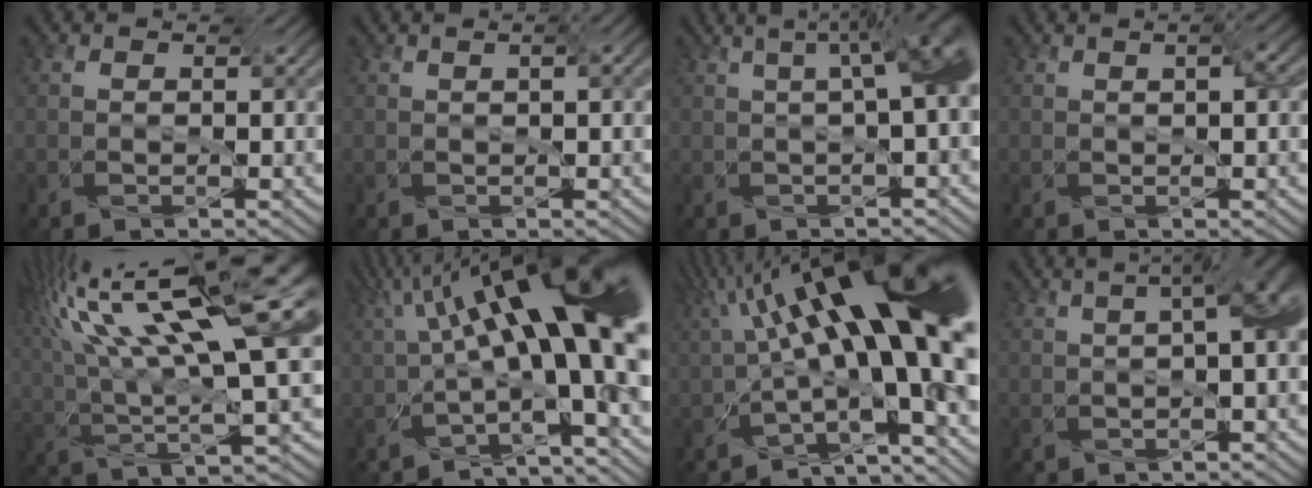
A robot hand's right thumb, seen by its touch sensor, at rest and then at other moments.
{"total": 1.1, "force": [0.4, -0.2, 1.0], "torque": [-0.011, 0.003, 0.007]}
{"total": 12.1, "force": [2.9, 4.4, 10.9], "torque": [-0.108, 0.067, 0.032]}
{"total": 1.8, "force": [0.6, -0.1, 1.7], "torque": [-0.022, 0.006, 0.010]}
{"total": 16.5, "force": [5.9, 5.8, 14.2], "torque": [-0.247, 0.031, 0.101]}
{"total": 12.8, "force": [1.1, 3.5, 12.2], "torque": [-0.181, 0.032, 0.018]}
{"total": 14.1, "force": [1.2, 4.2, 13.4], "torque": [-0.206, 0.037, 0.016]}
{"total": 9.5, "force": [1.5, 3.4, 8.8], "torque": [-0.068, 0.055, 0.008]}